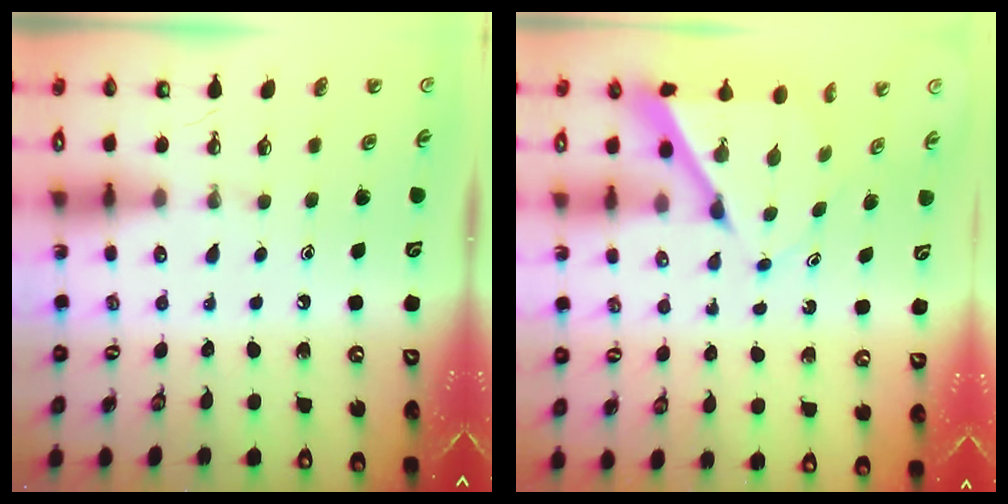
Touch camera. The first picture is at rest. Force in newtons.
{"total": 6.8, "press": 6.8, "slide": 0.5}